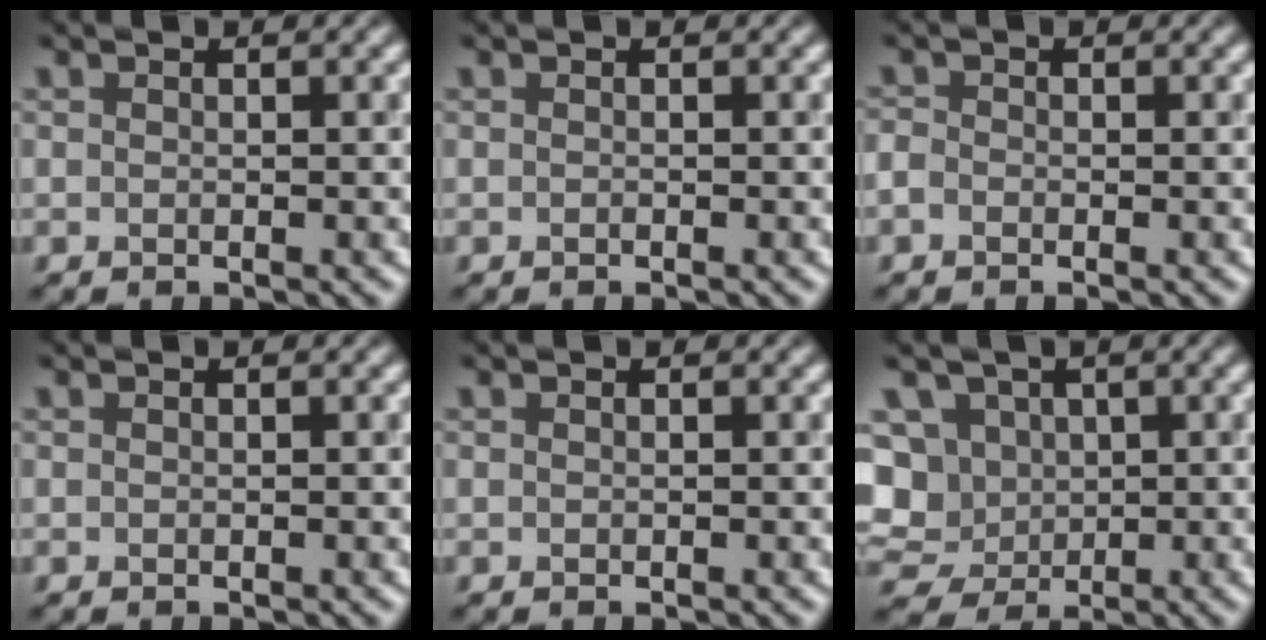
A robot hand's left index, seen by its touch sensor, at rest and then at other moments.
{"total": 0.0}
{"total": 1.0, "force": [-0.5, 0.7, 0.4], "torque": [-0.007, 0.000, -0.015]}
{"total": 0.0}
{"total": 0.0}
{"total": 10.3, "force": [1.4, 9.0, 4.7], "torque": [-0.097, 0.029, -0.008]}